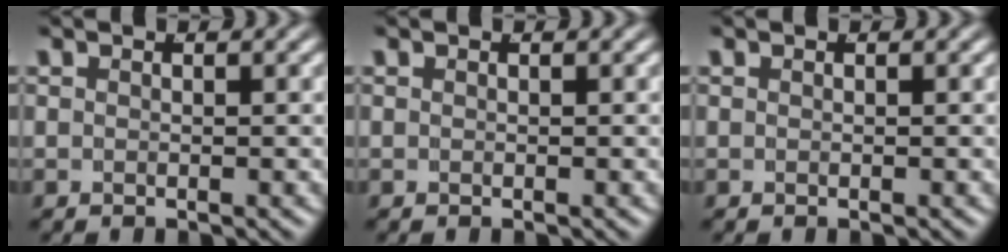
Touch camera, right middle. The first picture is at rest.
{"total": 0.0}
{"total": 0.0}